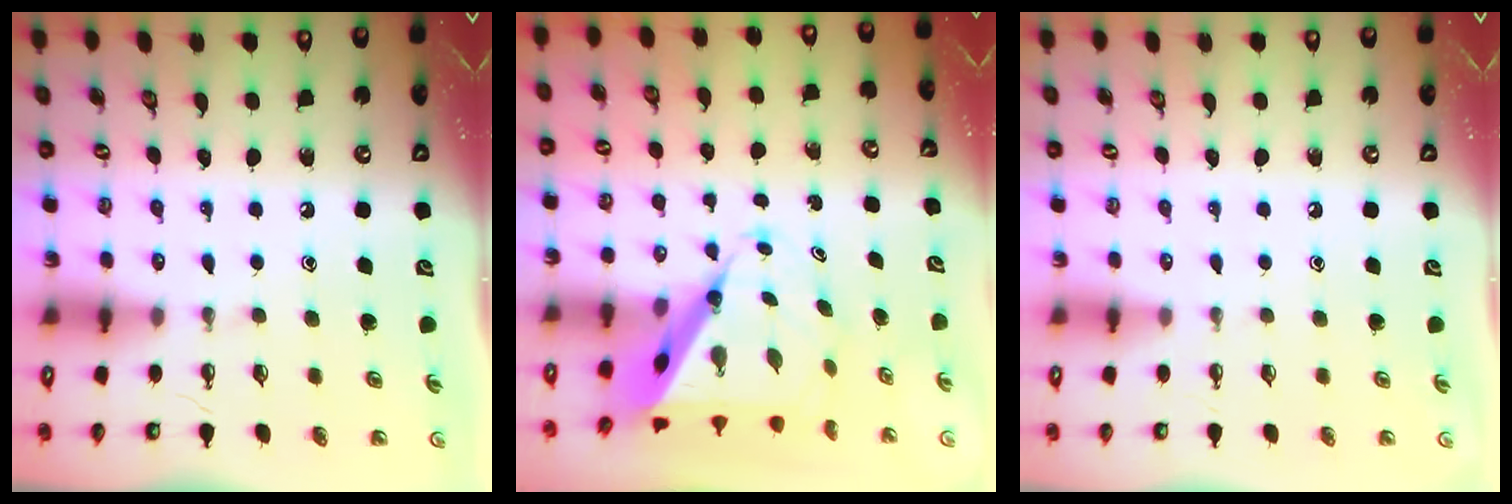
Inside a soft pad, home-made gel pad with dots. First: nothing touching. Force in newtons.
{"total": 9.7, "press": 9.6, "slide": 0.9}
{"total": 0.0}